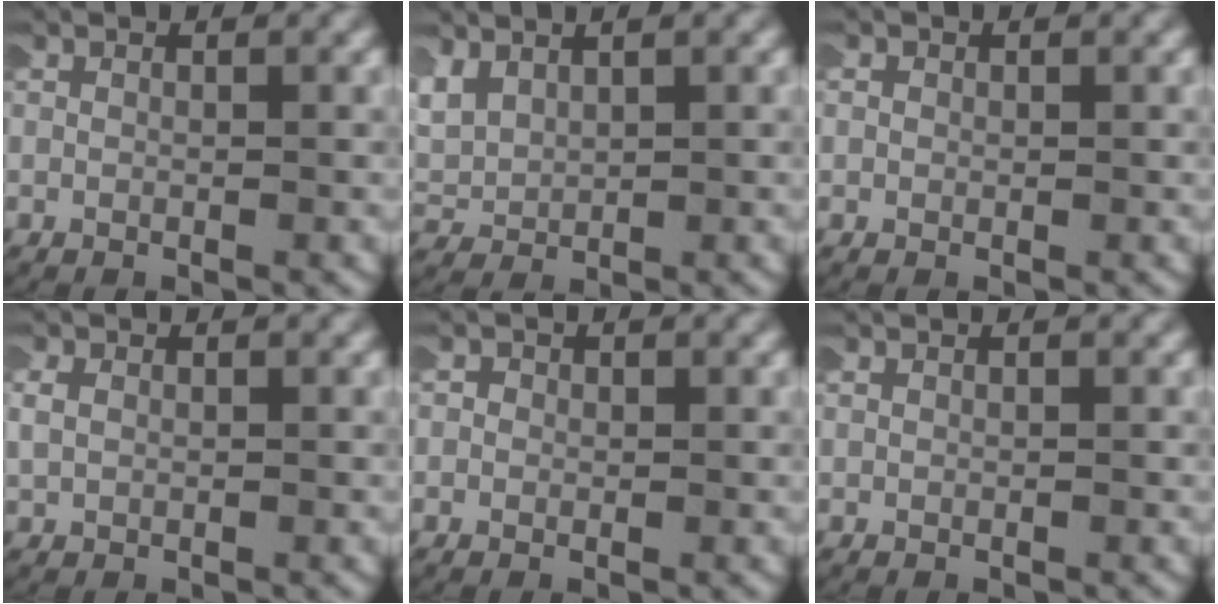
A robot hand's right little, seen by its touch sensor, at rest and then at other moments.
{"total": 3.9, "force": [1.7, 3.0, 2.0], "torque": [-0.062, -0.002, 0.038]}
{"total": 0.6, "force": [0.0, 0.6, 0.0], "torque": [-0.001, 0.003, -0.004]}
{"total": 1.6, "force": [0.5, 1.2, 0.9], "torque": [-0.029, 0.002, 0.011]}
{"total": 0.7, "force": [-0.1, 0.7, -0.1], "torque": [0.002, 0.004, -0.008]}
{"total": 0.0}